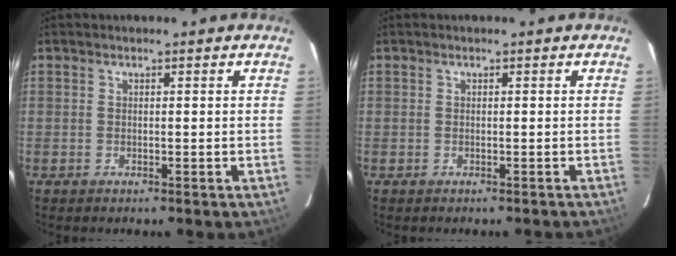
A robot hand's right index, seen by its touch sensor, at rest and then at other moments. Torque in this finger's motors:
{"motor_torque": [-0.56, -0.61, -0.18, -0.06]}